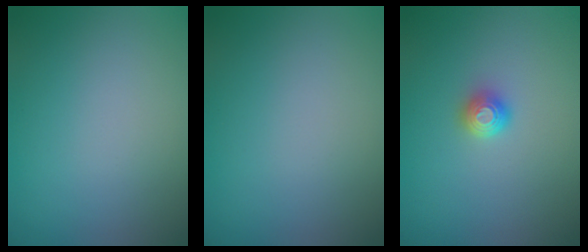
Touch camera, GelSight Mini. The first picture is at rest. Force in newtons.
{"total": 0.0}
{"total": 1.4, "press": 1.2, "slide": 0.7}